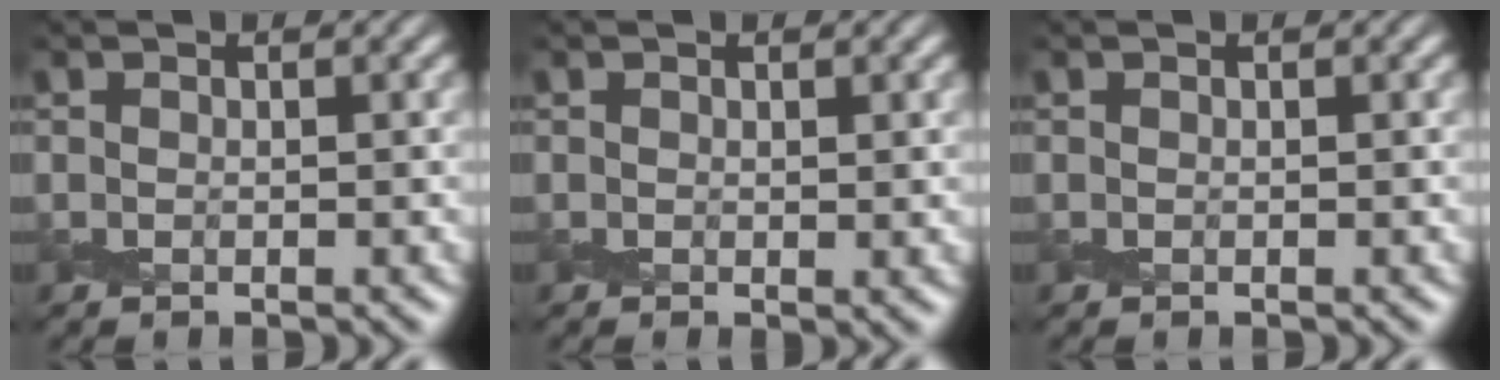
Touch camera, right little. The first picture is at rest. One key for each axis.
{"total": 0.6, "fx": 0.1, "fy": 0.2, "fz": 0.5, "tx": -0.004, "ty": -0.002, "tz": 0.001}
{"total": 0.0}